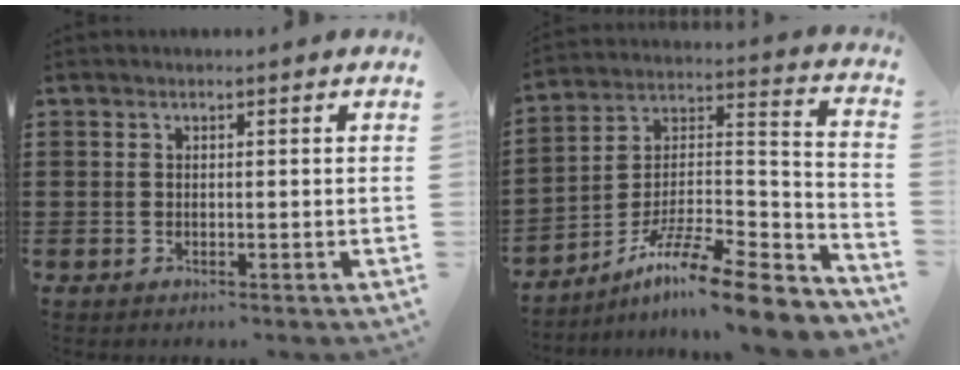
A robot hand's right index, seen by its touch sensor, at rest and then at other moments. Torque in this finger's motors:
{"motor_torque": [1.11, 1.03, 0.87, 0.19]}